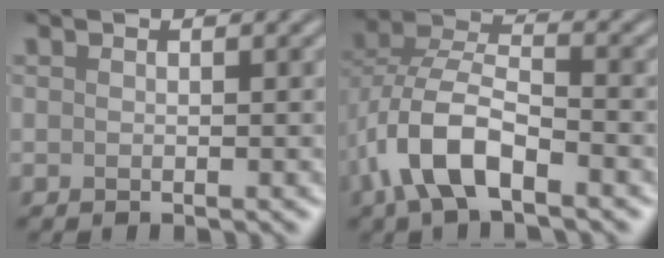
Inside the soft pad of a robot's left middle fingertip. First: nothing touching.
{"total": 7.4, "force": [-3.4, 3.4, 5.6], "torque": [-0.112, 0.006, -0.072]}